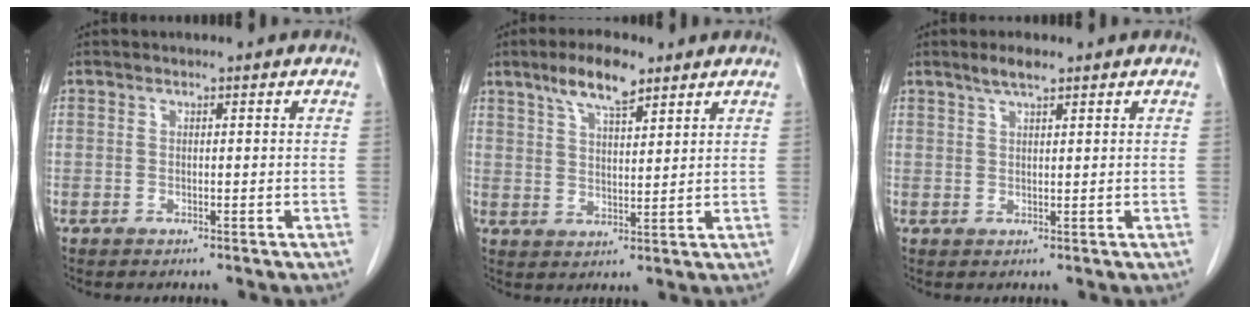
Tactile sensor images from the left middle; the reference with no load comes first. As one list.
[{"total": 7.4, "force": [5.1, 1.8, 5.0], "torque": [-0.099, 0.007, 0.094]}, {"total": 2.8, "force": [2.1, 0.4, 1.8], "torque": [-0.041, 0.004, 0.041]}]